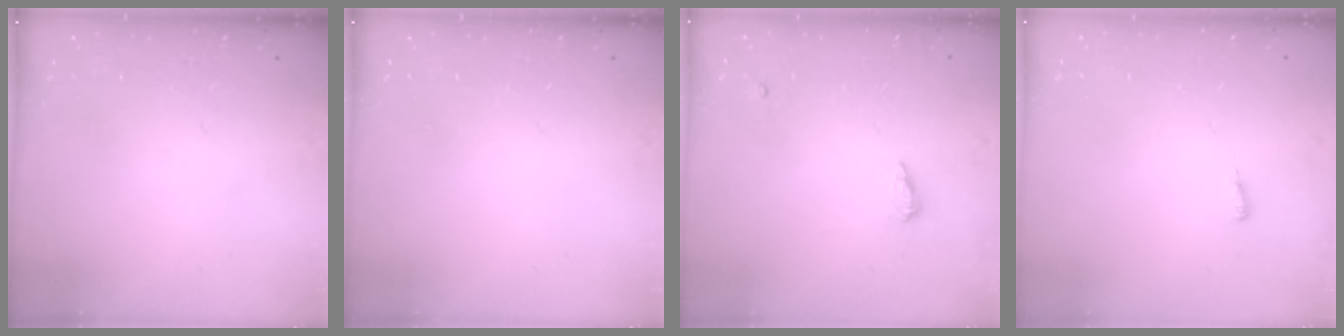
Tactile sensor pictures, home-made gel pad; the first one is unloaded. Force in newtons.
{"total": 0.0}
{"total": 5.2, "press": 5.1, "slide": 1.0}
{"total": 3.6, "press": 2.7, "slide": 2.5}